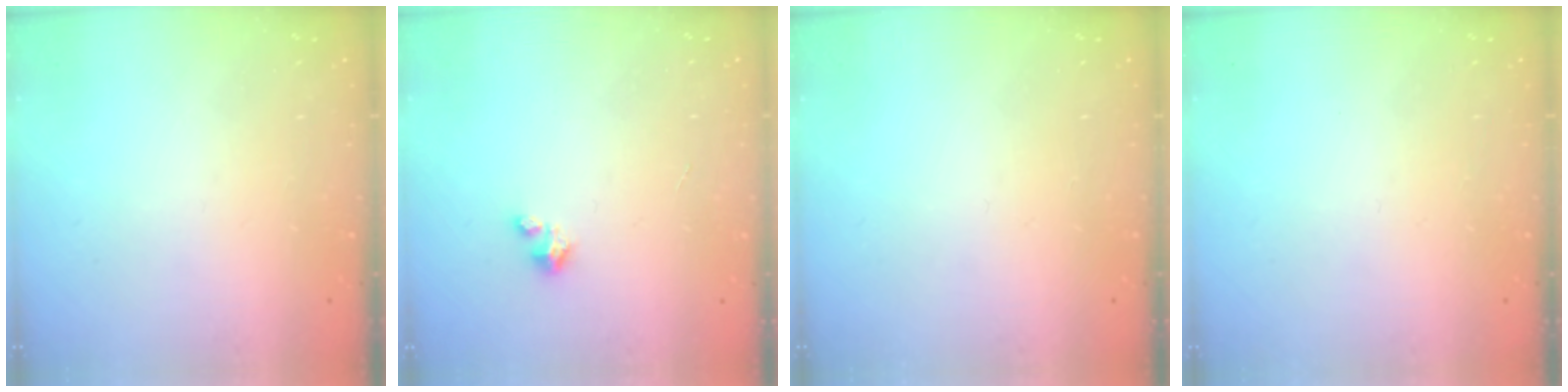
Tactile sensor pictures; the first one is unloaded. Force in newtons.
{"total": 2.4, "press": 2.4, "slide": 0.2}
{"total": 0.0}
{"total": 0.0}